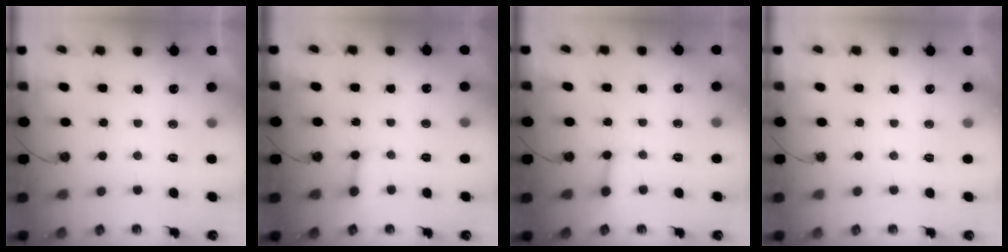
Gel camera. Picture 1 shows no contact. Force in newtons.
{"total": 2.7, "press": 2.7, "slide": 0.3}
{"total": 2.0, "press": 2.0, "slide": 0.1}
{"total": 0.0}